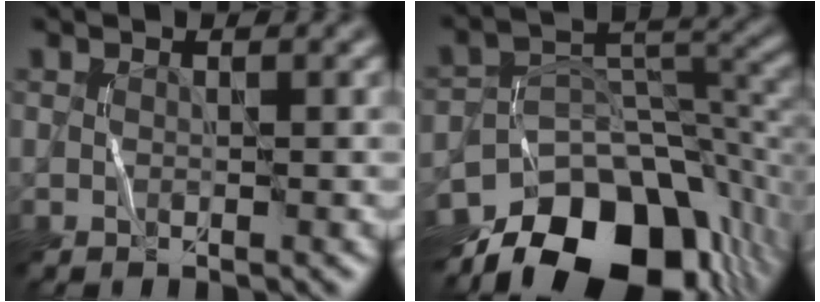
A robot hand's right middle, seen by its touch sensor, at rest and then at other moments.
{"total": 14.1, "force": [-9.5, 7.6, 7.2], "torque": [-0.131, -0.005, -0.136]}